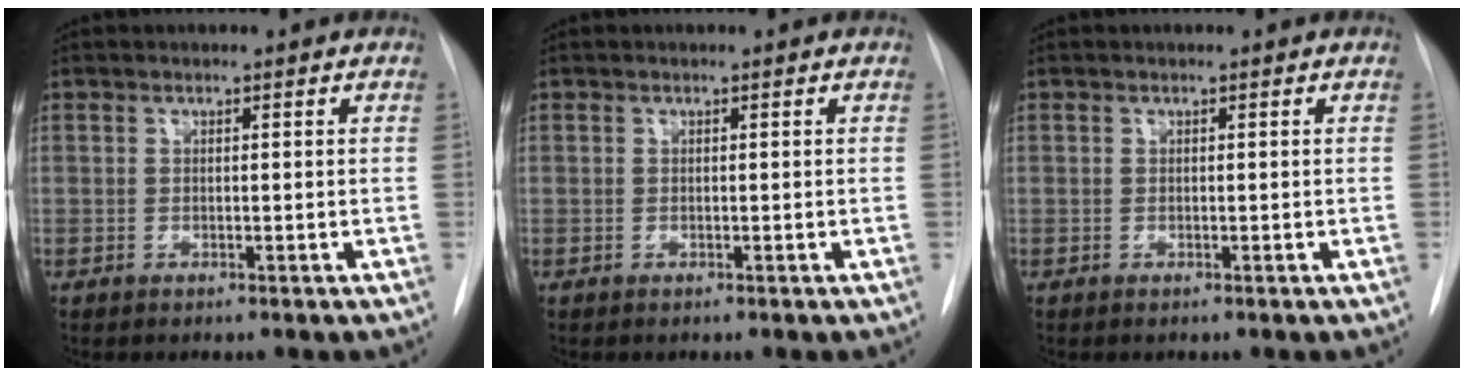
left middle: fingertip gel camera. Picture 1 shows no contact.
{"total": 0.0}
{"total": 0.0}